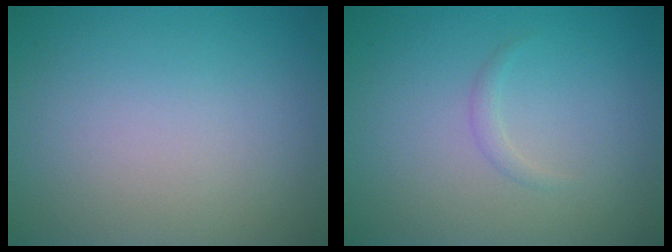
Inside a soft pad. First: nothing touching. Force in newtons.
{"total": 0.7, "press": 0.7, "slide": 0.0}